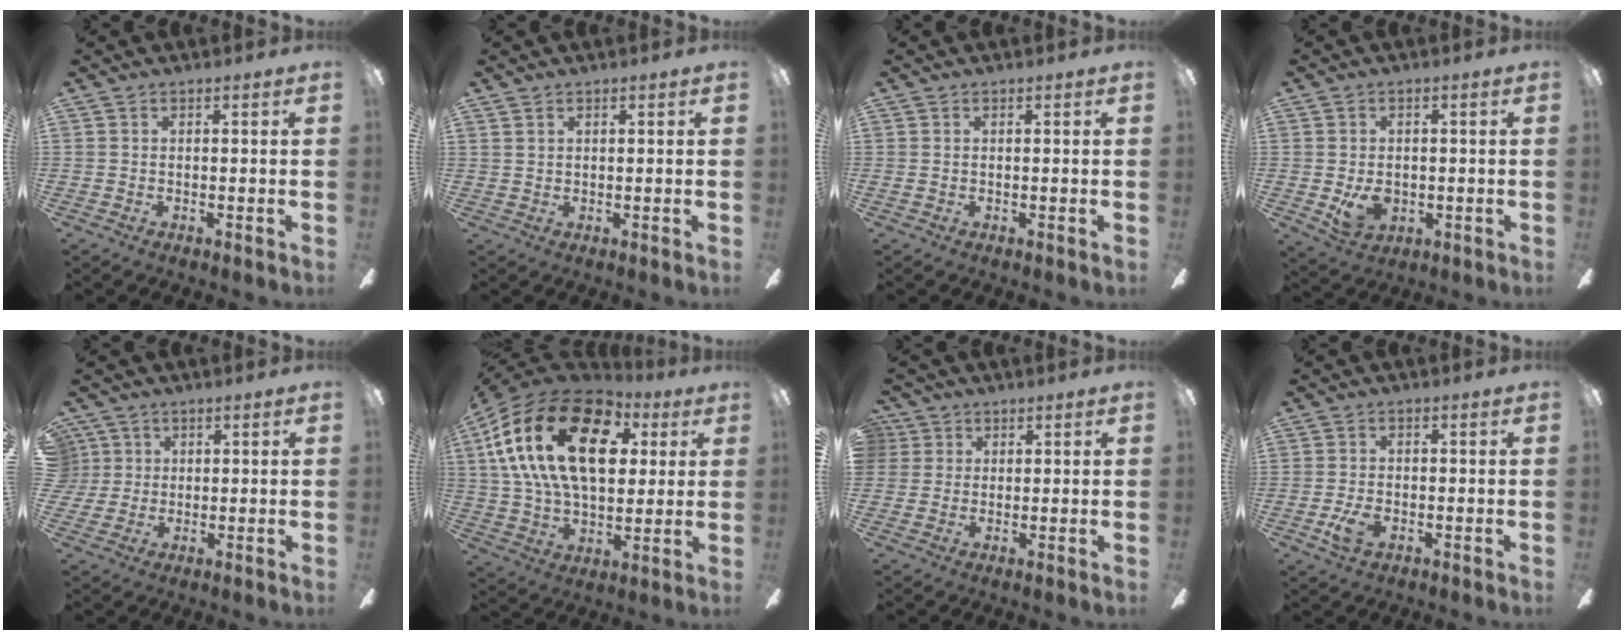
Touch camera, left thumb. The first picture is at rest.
{"total": 1.2, "force": [1.0, 0.6, 0.1], "torque": [-0.003, 0.000, 0.020]}
{"total": 0.0}
{"total": 6.4, "force": [-1.0, 4.9, 4.1], "torque": [-0.048, -0.002, -0.017]}
{"total": 4.3, "force": [1.3, 4.1, 0.5], "torque": [-0.017, 0.008, 0.023]}
{"total": 26.3, "force": [9.0, 15.4, 19.3], "torque": [-0.375, -0.012, 0.148]}
{"total": 3.3, "force": [1.4, 3.0, 0.2], "torque": [-0.007, 0.007, 0.024]}
{"total": 4.9, "force": [-1.7, 2.9, 3.6], "torque": [-0.065, 0.003, -0.033]}